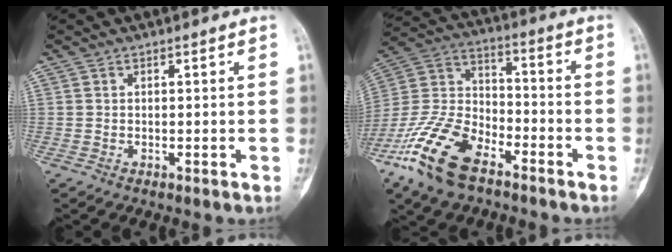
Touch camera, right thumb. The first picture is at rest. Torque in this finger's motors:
{"motor_torque": [0.44, 0.23, 1.54, -1.23, 0.14]}